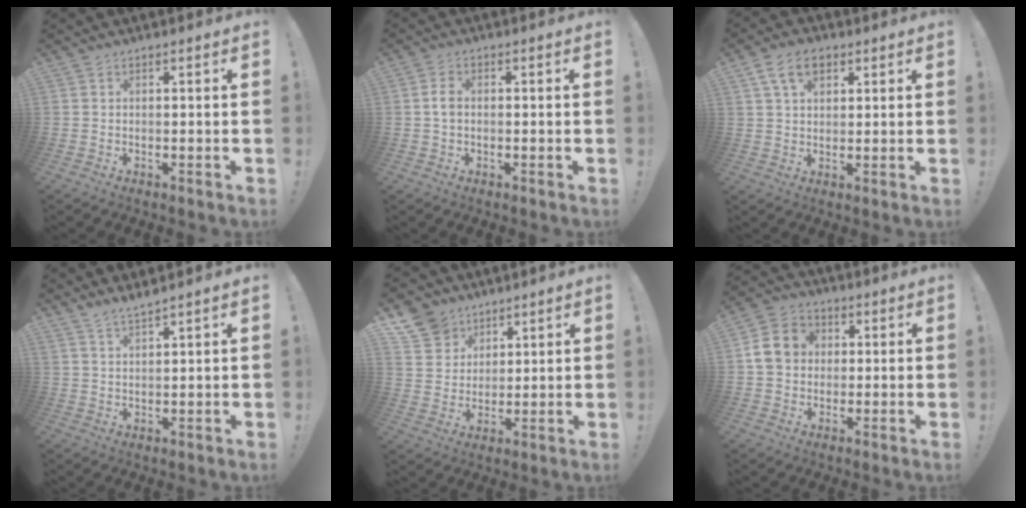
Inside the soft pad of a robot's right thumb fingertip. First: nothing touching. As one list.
[{"total": 3.0, "force": [-0.2, 1.9, 2.3], "torque": [-0.043, 0.004, -0.007]}, {"total": 8.4, "force": [3.9, 5.3, 5.3], "torque": [-0.088, 0.004, 0.074]}, {"total": 3.6, "force": [3.3, -0.5, 1.3], "torque": [-0.024, -0.022, 0.058]}, {"total": 10.1, "force": [6.9, 7.1, 1.8], "torque": [-0.035, -0.050, 0.137]}, {"total": 10.7, "force": [1.2, 9.4, 5.0], "torque": [-0.081, 0.016, 0.031]}]